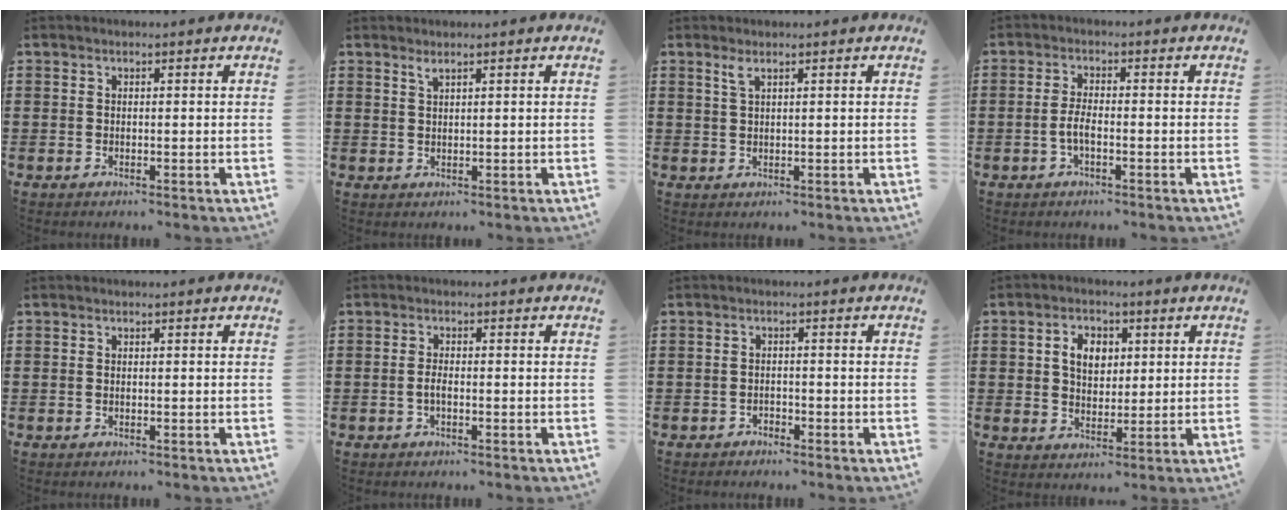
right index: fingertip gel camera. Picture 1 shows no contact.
{"total": 1.1, "force": [0.9, 0.1, 0.6], "torque": [-0.013, 0.000, 0.016]}
{"total": 1.4, "force": [0.8, 0.2, 1.1], "torque": [-0.024, 0.002, 0.014]}
{"total": 2.7, "force": [-1.0, 0.7, 2.4], "torque": [-0.059, -0.003, -0.023]}
{"total": 0.0}
{"total": 1.5, "force": [-0.5, 0.4, 1.3], "torque": [-0.033, -0.002, -0.012]}
{"total": 1.1, "force": [-1.0, 0.2, 0.0], "torque": [-0.005, 0.000, -0.022]}
{"total": 4.9, "force": [1.1, 3.5, 3.2], "torque": [-0.067, 0.012, 0.014]}